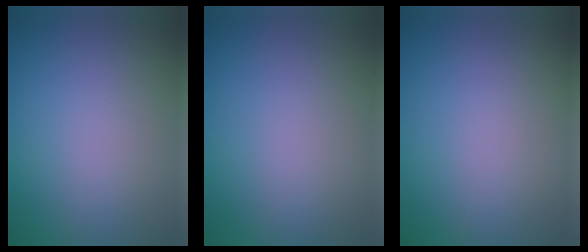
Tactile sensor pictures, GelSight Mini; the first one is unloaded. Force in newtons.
{"total": 0.0}
{"total": 0.0}